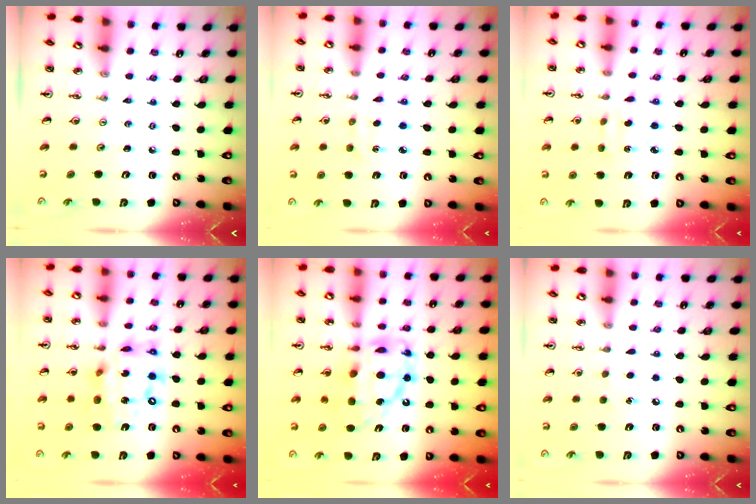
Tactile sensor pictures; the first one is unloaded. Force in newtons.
{"total": 4.7, "press": 4.7, "slide": 0.3}
{"total": 3.0, "press": 2.9, "slide": 0.6}
{"total": 14.4, "press": 14.3, "slide": 1.3}
{"total": 15.5, "press": 15.5, "slide": 1.4}
{"total": 5.8, "press": 5.8, "slide": 0.7}